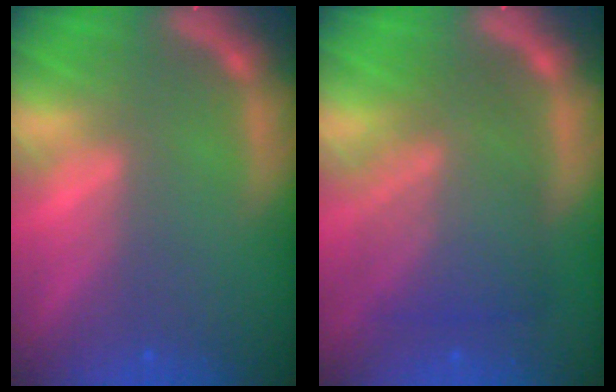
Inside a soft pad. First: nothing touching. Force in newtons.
{"total": 8.1}